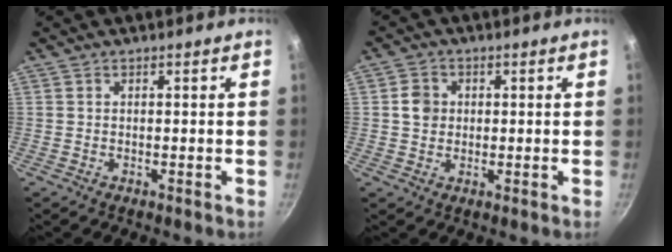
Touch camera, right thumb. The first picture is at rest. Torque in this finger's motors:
{"motor_torque": [0.53, 1.03, 0.82, 0.21, 0.08]}